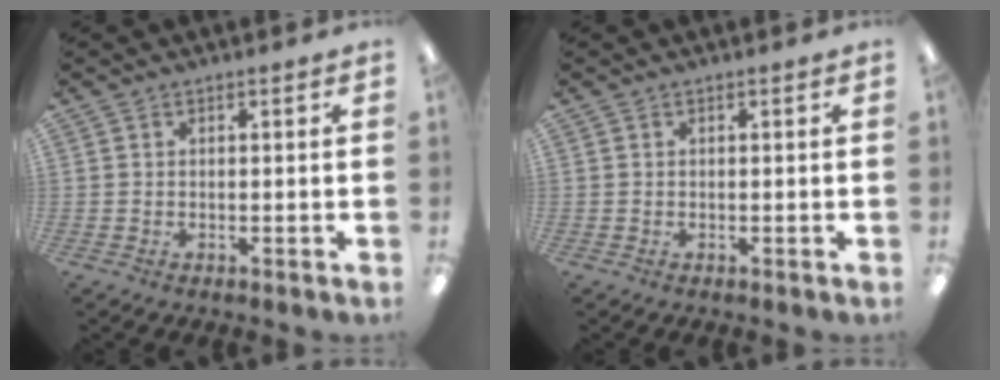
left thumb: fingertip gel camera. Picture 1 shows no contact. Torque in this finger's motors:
{"motor_torque": [0.00, 0.01, 0.00, 0.00, 0.00]}